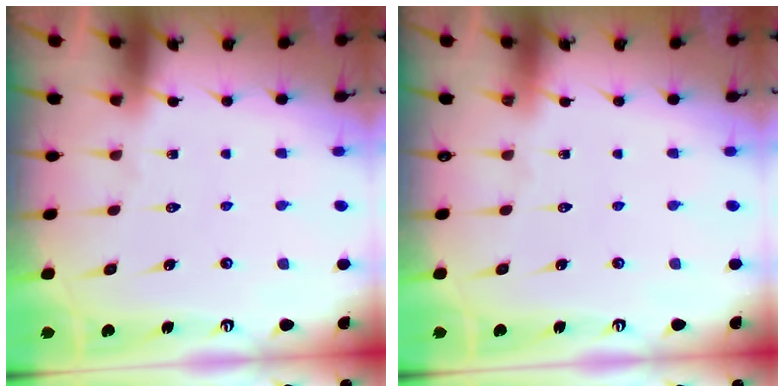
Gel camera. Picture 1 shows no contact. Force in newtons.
{"total": 0.0}